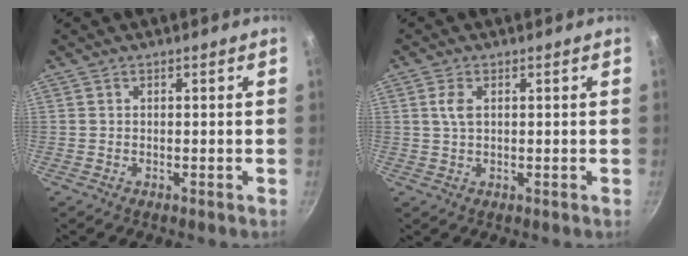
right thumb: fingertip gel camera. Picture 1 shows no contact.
{"total": 2.9, "force": [0.9, 1.6, 2.3], "torque": [-0.047, -0.001, 0.017]}